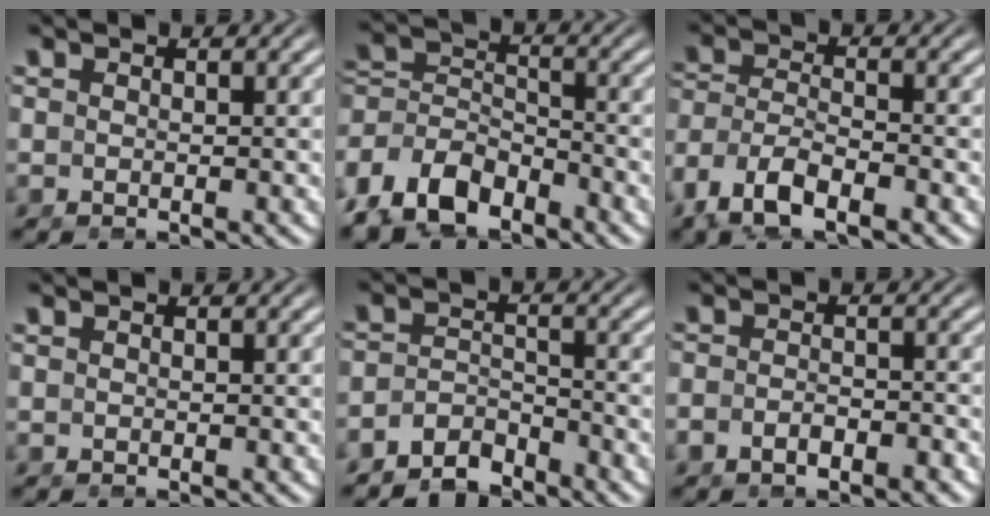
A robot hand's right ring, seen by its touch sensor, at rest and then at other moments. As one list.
[{"total": 8.1, "force": [-4.3, 5.8, 3.6], "torque": [-0.099, -0.052, -0.056]}, {"total": 6.2, "force": [-3.1, 3.9, 3.7], "torque": [-0.100, -0.035, -0.038]}, {"total": 0.0}, {"total": 5.2, "force": [-4.2, 2.6, 1.8], "torque": [-0.030, -0.026, -0.065]}, {"total": 2.5, "force": [-1.9, 1.2, 1.1], "torque": [-0.018, -0.003, -0.034]}]